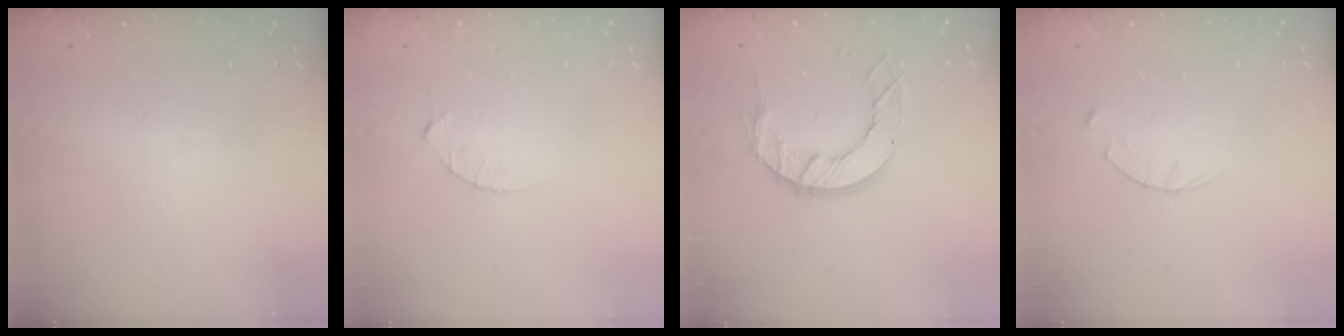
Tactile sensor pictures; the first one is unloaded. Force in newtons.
{"total": 3.1, "press": 3.1, "slide": 0.4}
{"total": 10.7, "press": 10.6, "slide": 1.1}
{"total": 2.8, "press": 2.8, "slide": 0.4}